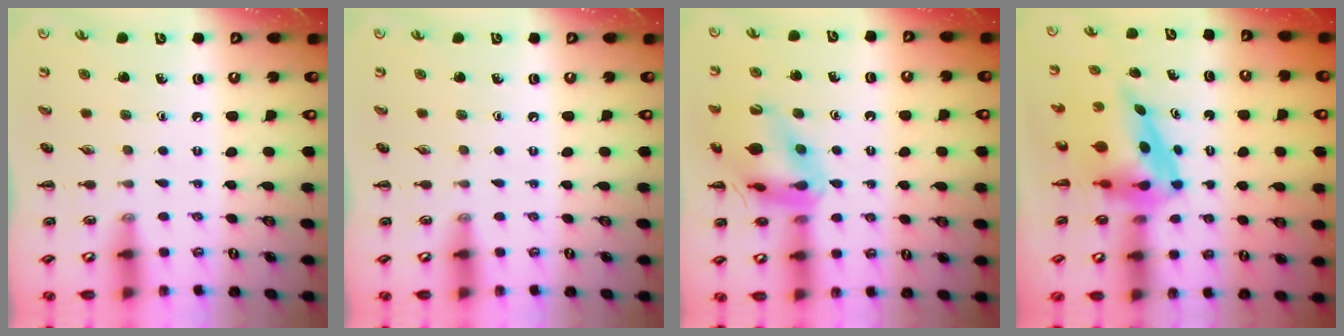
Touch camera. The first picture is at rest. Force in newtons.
{"total": 0.0}
{"total": 16.3, "press": 16.3, "slide": 1.7}
{"total": 6.5, "press": 6.3, "slide": 1.6}